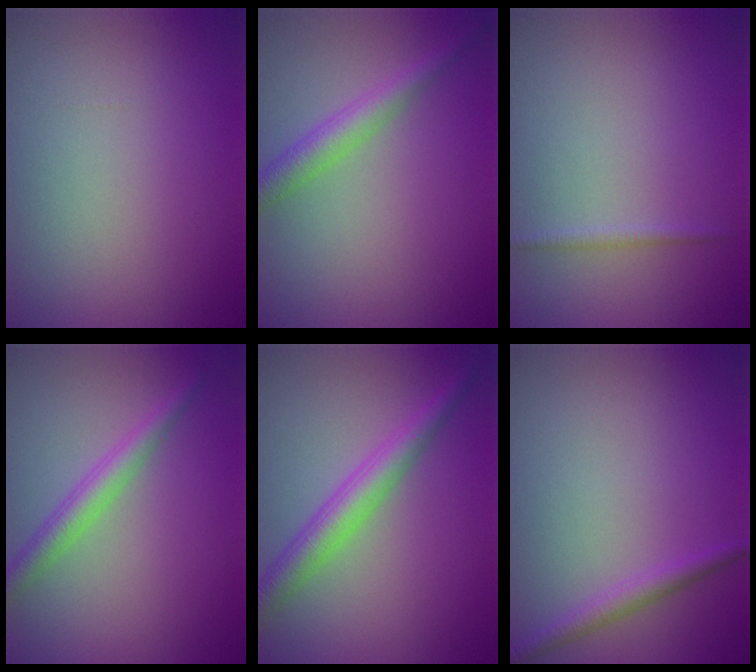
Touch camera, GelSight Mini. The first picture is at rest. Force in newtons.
{"total": 2.9, "press": 2.9, "slide": 0.1}
{"total": 0.7, "press": 0.7, "slide": 0.0}
{"total": 2.8, "press": 2.8, "slide": 0.0}
{"total": 4.0, "press": 4.0, "slide": 0.1}
{"total": 1.7, "press": 1.7, "slide": 0.0}